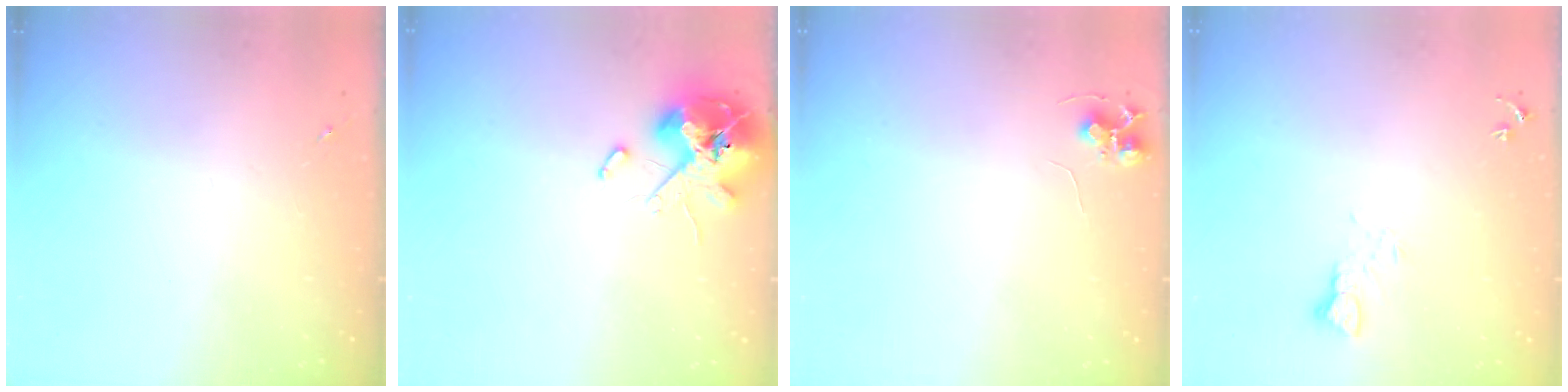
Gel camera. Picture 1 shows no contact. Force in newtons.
{"total": 13.9, "press": 13.7, "slide": 2.2}
{"total": 6.9, "press": 6.9, "slide": 0.7}
{"total": 3.9, "press": 3.8, "slide": 0.4}